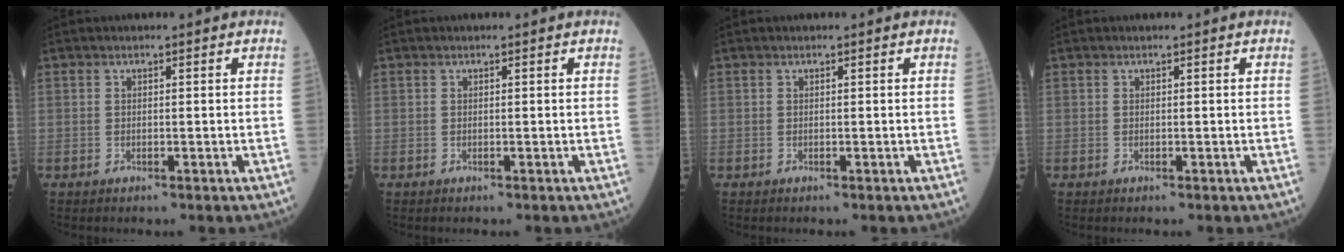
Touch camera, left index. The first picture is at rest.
{"total": 0.0}
{"total": 0.0}
{"total": 0.0}